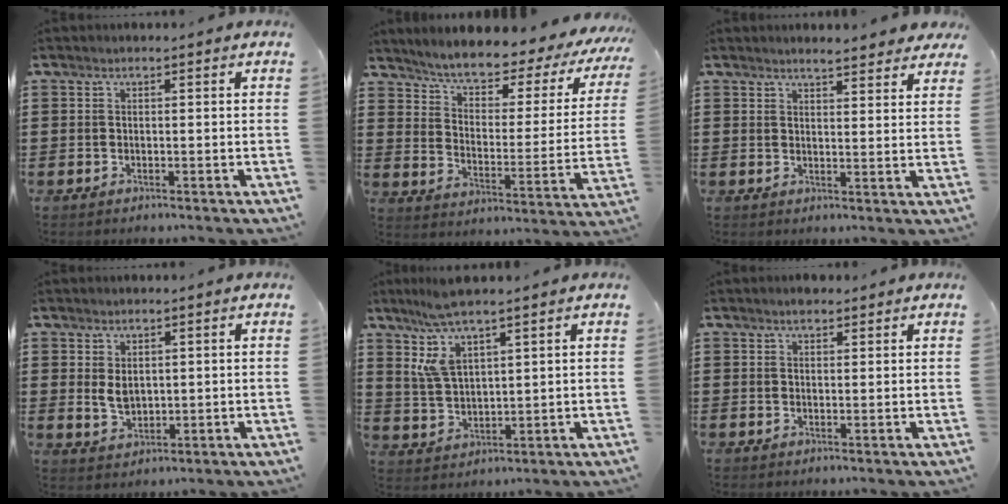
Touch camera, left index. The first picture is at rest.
{"total": 4.2, "force": [3.7, 0.8, 1.8], "torque": [-0.059, -0.038, 0.052]}
{"total": 3.4, "force": [3.3, -0.1, 0.7], "torque": [-0.016, -0.011, 0.059]}
{"total": 3.3, "force": [0.9, 2.2, 2.3], "torque": [-0.042, 0.003, 0.014]}
{"total": 7.1, "force": [4.5, 1.7, 5.2], "torque": [-0.119, -0.007, 0.078]}
{"total": 1.5, "force": [1.3, 0.5, 0.5], "torque": [-0.011, 0.002, 0.024]}